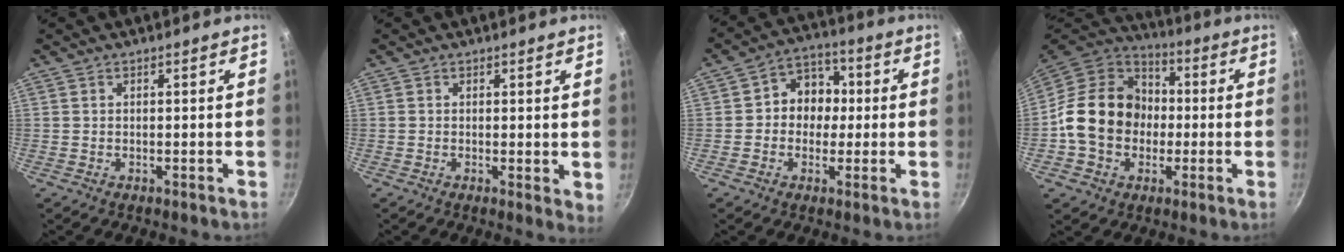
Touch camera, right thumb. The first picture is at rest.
{"total": 2.7, "force": [0.5, 1.0, 2.4], "torque": [-0.031, -0.008, 0.005]}
{"total": 9.0, "force": [0.2, 7.8, 4.5], "torque": [-0.013, 0.021, -0.013]}
{"total": 18.7, "force": [-1.5, 15.3, 10.5], "torque": [-0.156, 0.041, -0.035]}